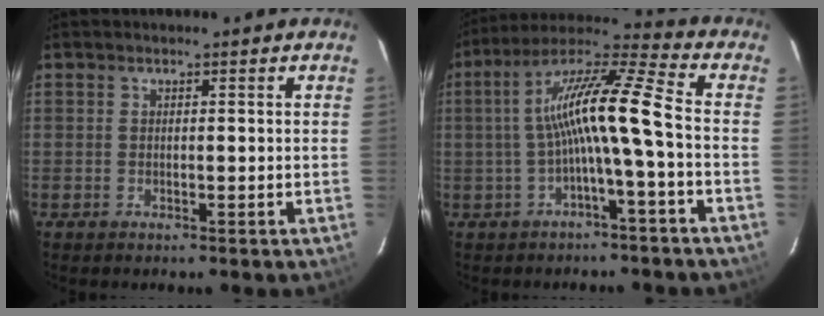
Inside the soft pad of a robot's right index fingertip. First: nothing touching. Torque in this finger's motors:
{"motor_torque": [0.99, -0.46, 1.05, 0.21]}